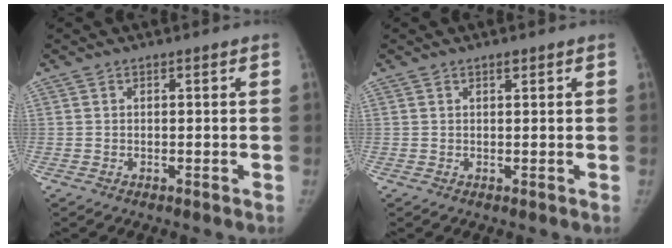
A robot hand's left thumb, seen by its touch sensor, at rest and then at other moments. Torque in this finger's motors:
{"motor_torque": [0.14, 0.00, 0.55, -0.42, 0.01]}